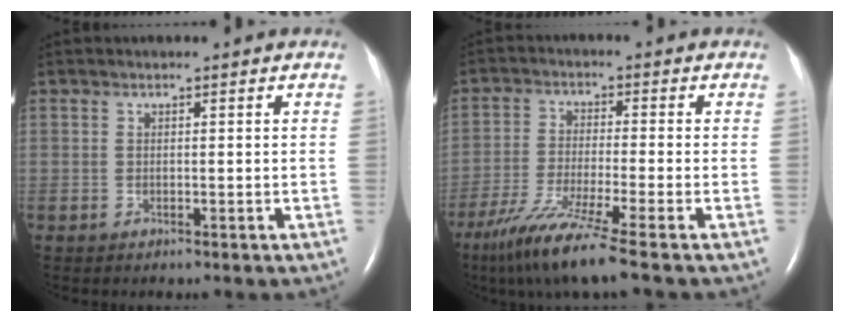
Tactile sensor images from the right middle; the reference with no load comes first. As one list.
[{"total": 10.0, "force": [-7.1, -1.4, 6.9], "torque": [-0.134, -0.042, -0.130]}]